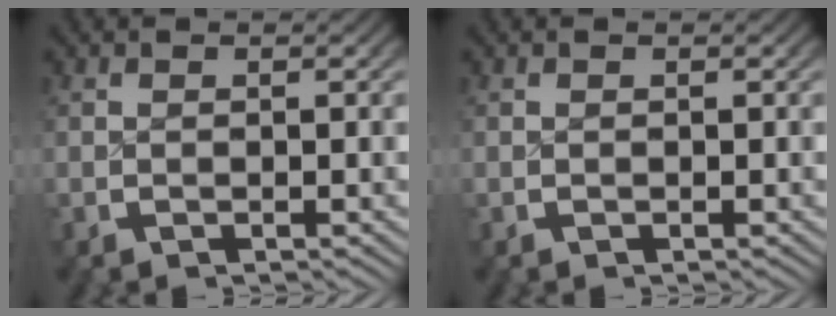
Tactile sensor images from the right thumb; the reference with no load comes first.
{"total": 0.0}